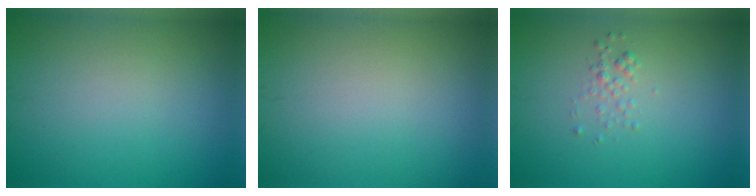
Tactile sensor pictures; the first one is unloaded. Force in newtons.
{"total": 0.0}
{"total": 1.0, "press": 1.0, "slide": 0.1}